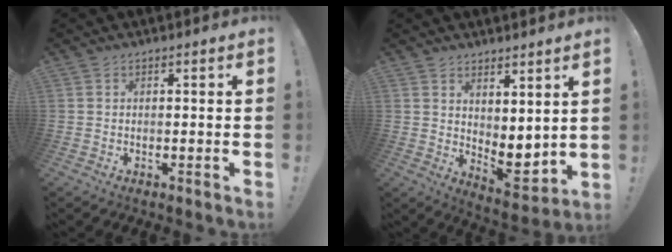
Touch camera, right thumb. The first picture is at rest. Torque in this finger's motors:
{"motor_torque": [0.09, 0.16, 0.15, 0.49, 0.02]}